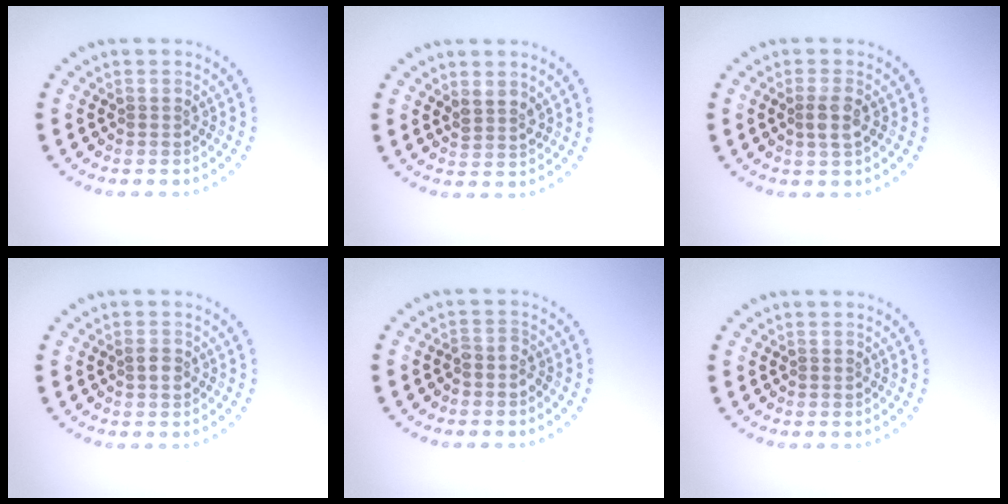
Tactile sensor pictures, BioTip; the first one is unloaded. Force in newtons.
{"total": 1.6, "press": 1.3, "slide": 0.9}
{"total": 1.9, "press": 1.8, "slide": 0.7}
{"total": 1.1, "press": 1.1, "slide": 0.1}
{"total": 1.1, "press": 0.9, "slide": 0.6}
{"total": 0.0}